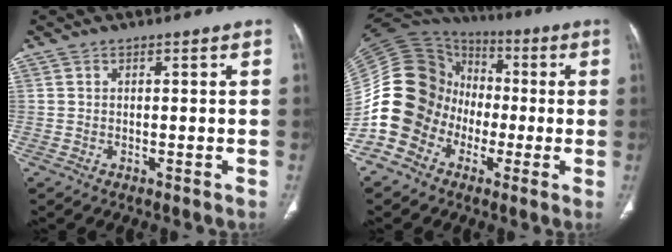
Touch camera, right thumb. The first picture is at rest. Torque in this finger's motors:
{"motor_torque": [1.72, 1.95, 1.56, -1.21, 0.16]}